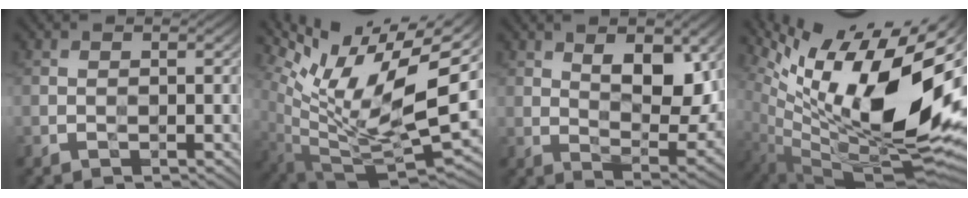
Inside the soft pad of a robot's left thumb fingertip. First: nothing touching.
{"total": 14.7, "force": [5.5, 5.2, 12.6], "torque": [-0.250, -0.007, 0.097]}
{"total": 9.7, "force": [4.2, 4.5, 7.5], "torque": [-0.129, -0.008, 0.078]}
{"total": 19.5, "force": [4.6, 8.2, 17.0], "torque": [-0.273, 0.001, 0.096]}